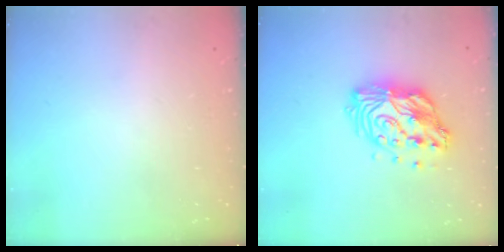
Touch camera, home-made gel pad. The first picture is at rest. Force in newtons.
{"total": 15.4, "press": 15.4, "slide": 1.4}